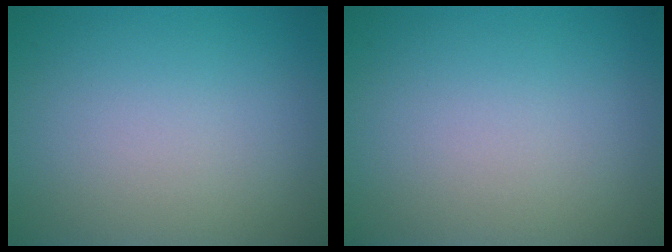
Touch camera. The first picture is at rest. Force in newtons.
{"total": 0.0}